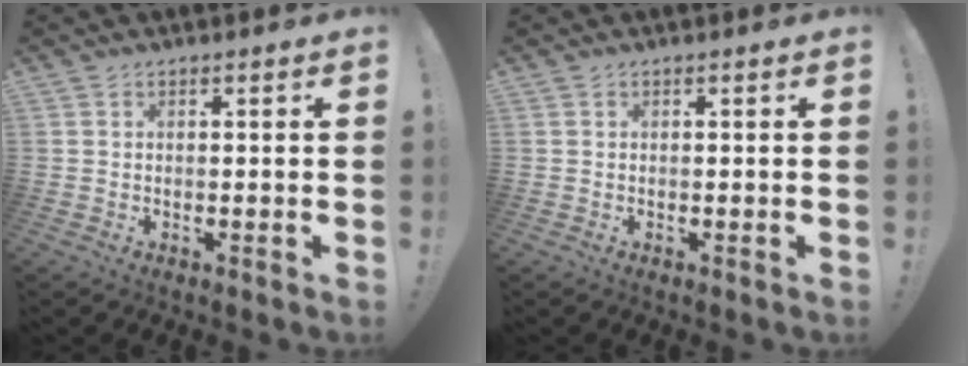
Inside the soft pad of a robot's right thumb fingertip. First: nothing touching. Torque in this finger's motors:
{"motor_torque": [-0.02, 0.01, 0.01, 0.01, 0.00]}